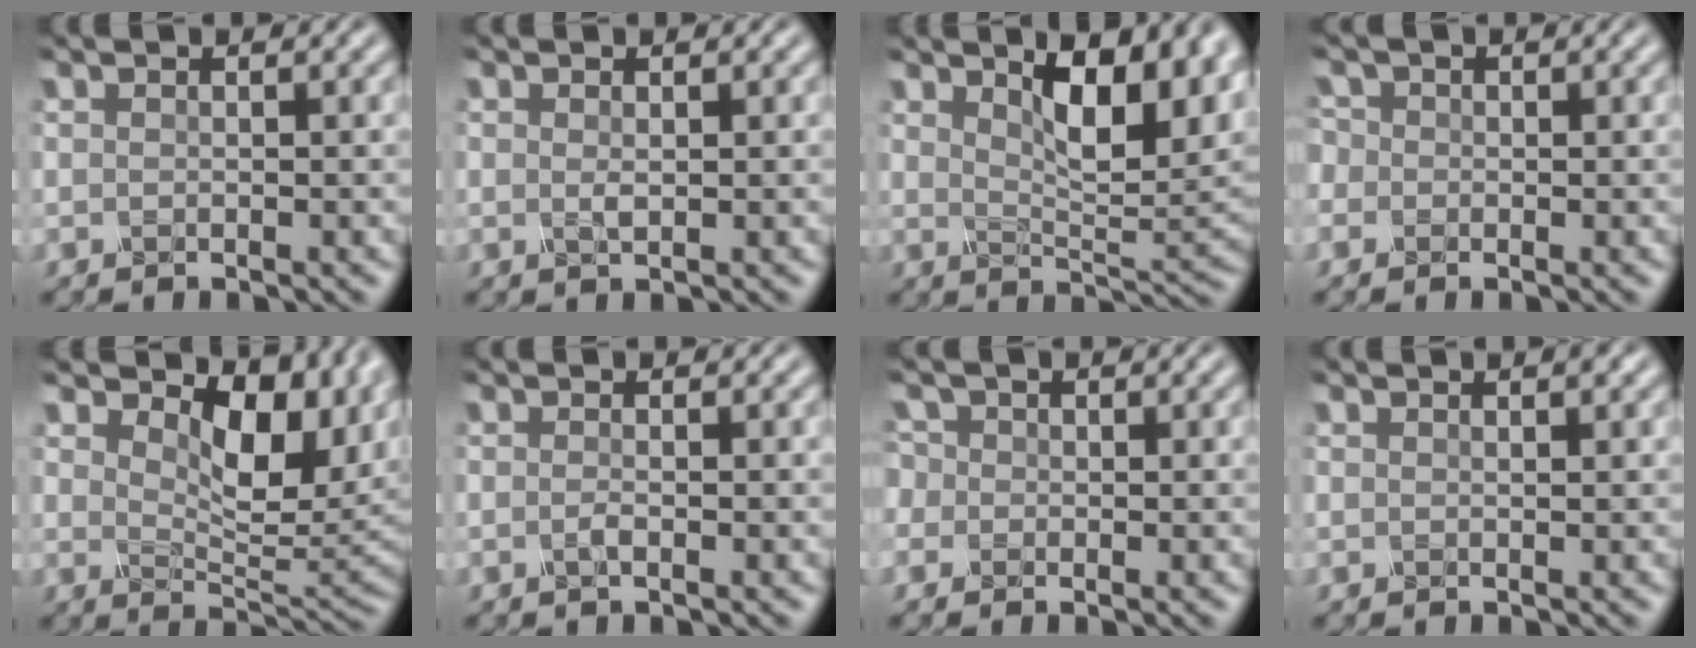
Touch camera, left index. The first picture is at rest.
{"total": 0.5, "force": [0.1, 0.2, 0.5], "torque": [-0.012, -0.004, 0.001]}
{"total": 8.2, "force": [3.4, 3.2, 6.7], "torque": [-0.102, -0.002, 0.055]}
{"total": 1.6, "force": [-0.2, 1.6, 0.4], "torque": [-0.014, 0.007, -0.013]}
{"total": 9.6, "force": [3.2, 5.0, 7.6], "torque": [-0.116, -0.008, 0.052]}
{"total": 0.7, "force": [-0.5, 0.1, 0.5], "torque": [-0.015, -0.003, -0.010]}
{"total": 2.2, "force": [0.1, 2.1, 0.8], "torque": [-0.016, 0.015, -0.014]}
{"total": 0.7, "force": [0.5, 0.2, 0.4], "torque": [-0.006, -0.002, 0.006]}